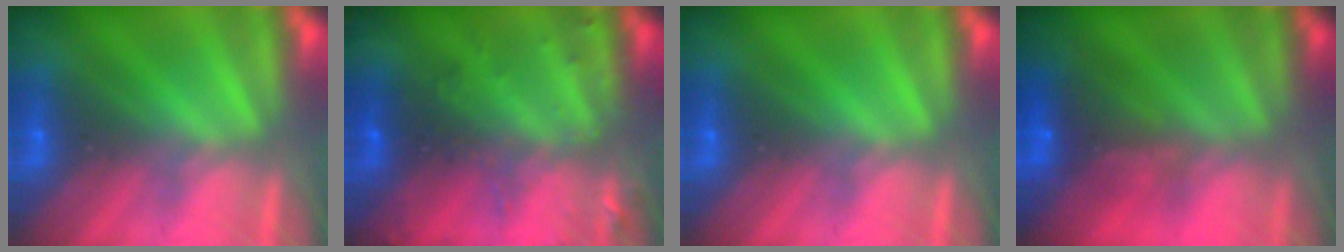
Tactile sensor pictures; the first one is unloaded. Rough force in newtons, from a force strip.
{"total": 2.9}
{"total": 0.0}
{"total": 7.4}